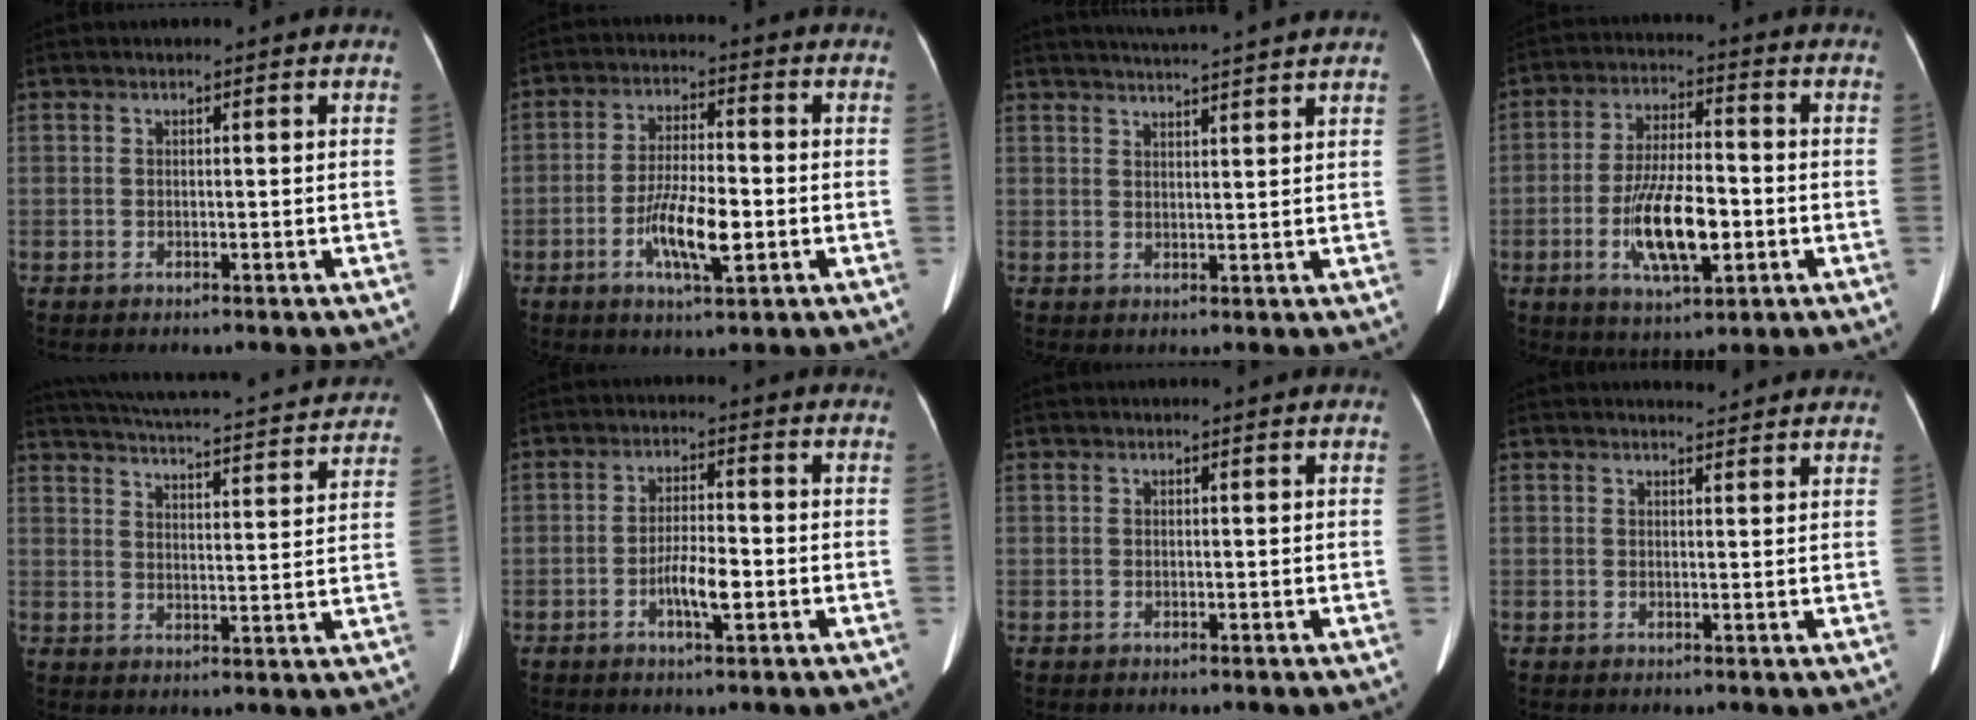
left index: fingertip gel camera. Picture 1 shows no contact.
{"total": 8.2, "force": [-2.6, 1.8, 7.5], "torque": [-0.145, -0.006, -0.048]}
{"total": 10.6, "force": [9.9, -0.7, 3.9], "torque": [-0.066, 0.020, 0.127]}
{"total": 11.3, "force": [-3.2, 3.4, 10.3], "torque": [-0.200, -0.006, -0.053]}
{"total": 24.8, "force": [23.0, 3.4, 8.9], "torque": [-0.152, -0.016, 0.291]}
{"total": 4.8, "force": [-1.9, 1.0, 4.3], "torque": [-0.081, -0.003, -0.034]}
{"total": 0.0}
{"total": 3.1, "force": [3.0, 0.5, 0.4], "torque": [-0.011, 0.004, 0.032]}